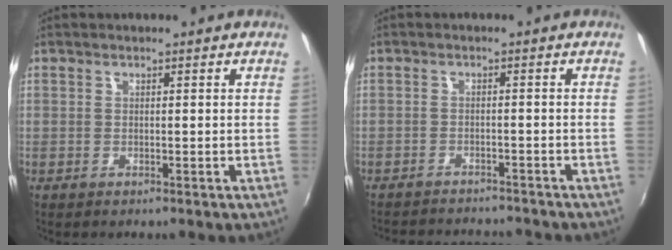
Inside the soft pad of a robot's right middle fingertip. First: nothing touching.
{"total": 9.9, "force": [-9.1, 2.3, 3.1], "torque": [-0.078, -0.012, -0.131]}